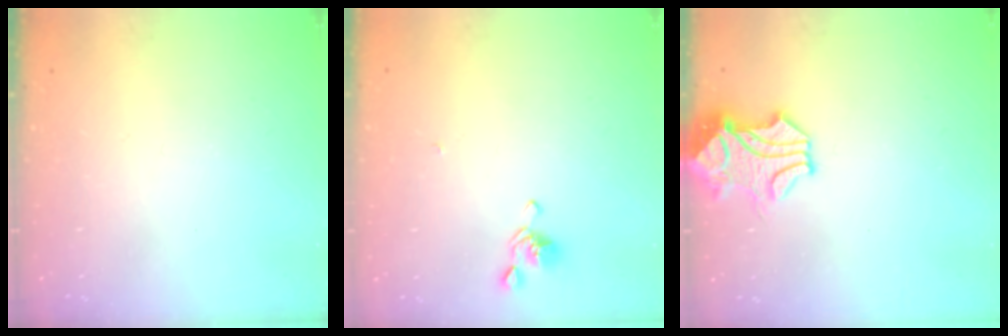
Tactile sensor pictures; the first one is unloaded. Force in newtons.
{"total": 2.9, "press": 2.8, "slide": 0.6}
{"total": 1.5, "press": 1.5, "slide": 0.2}